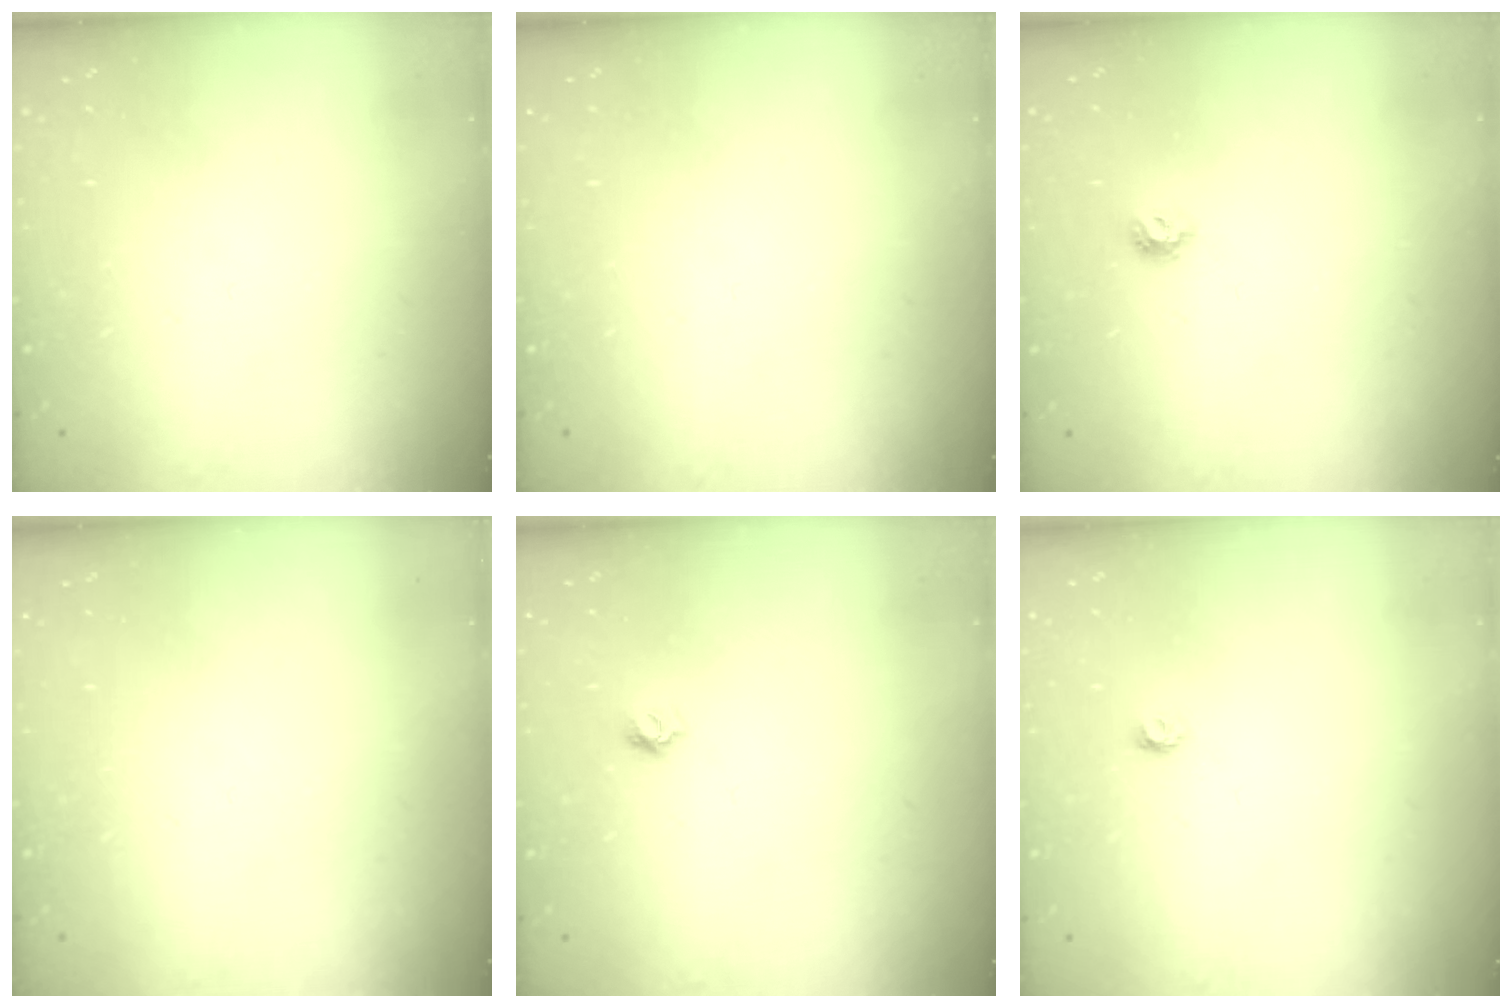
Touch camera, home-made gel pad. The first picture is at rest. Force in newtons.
{"total": 0.0}
{"total": 4.9, "press": 4.8, "slide": 0.9}
{"total": 0.0}
{"total": 5.5, "press": 5.5, "slide": 0.5}
{"total": 3.2, "press": 3.2, "slide": 0.3}